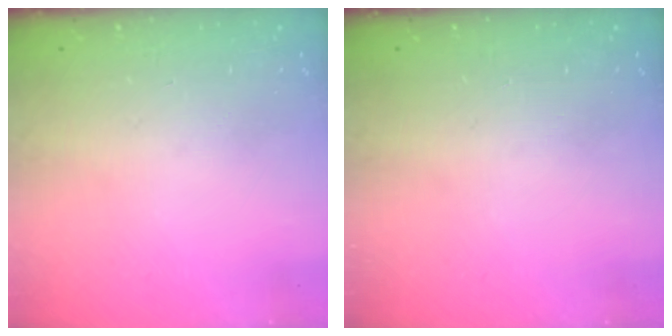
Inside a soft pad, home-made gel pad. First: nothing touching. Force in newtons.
{"total": 0.0}